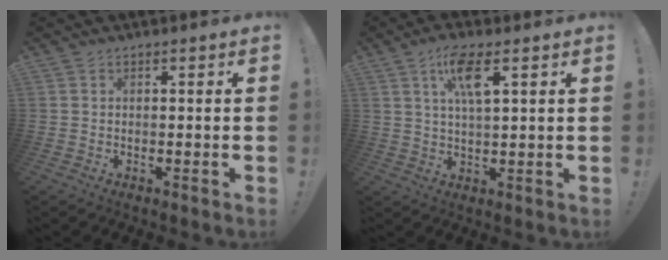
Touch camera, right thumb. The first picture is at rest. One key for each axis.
{"total": 8.4, "fx": 3.7, "fy": 2.5, "fz": 7.1, "tx": -0.125, "ty": -0.003, "tz": 0.061}